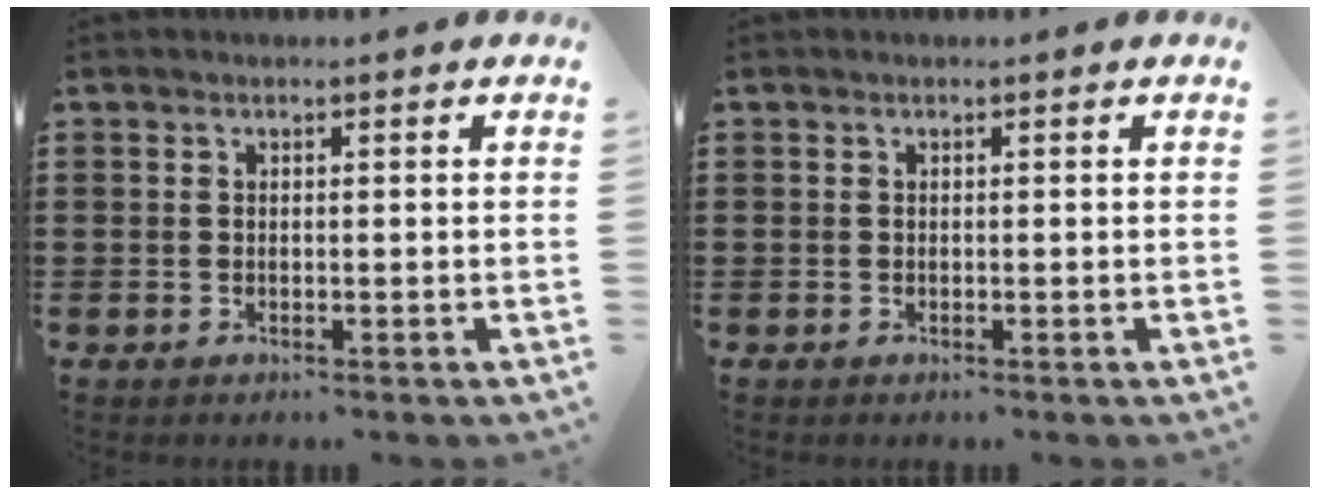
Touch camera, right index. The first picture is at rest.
{"total": 0.0}